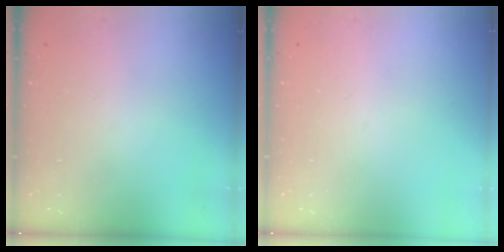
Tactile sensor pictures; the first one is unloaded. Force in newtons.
{"total": 0.0}